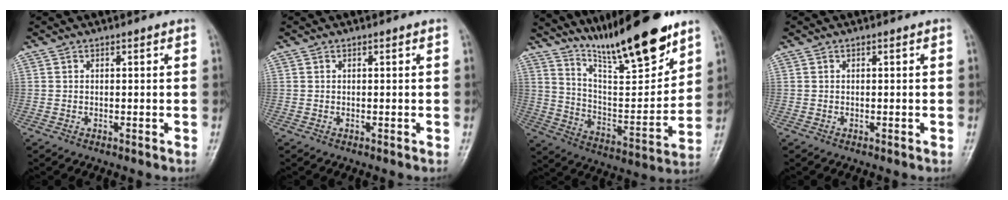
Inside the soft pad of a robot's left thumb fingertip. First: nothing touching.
{"total": 0.0}
{"total": 20.3, "force": [15.6, 3.7, 12.4], "torque": [-0.161, -0.091, 0.271]}
{"total": 0.0}